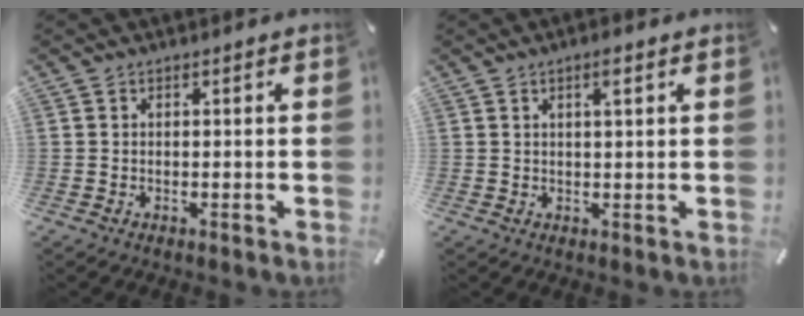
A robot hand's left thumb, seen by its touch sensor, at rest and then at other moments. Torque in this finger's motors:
{"motor_torque": [0.06, 0.00, -0.03, 0.00, 0.01]}